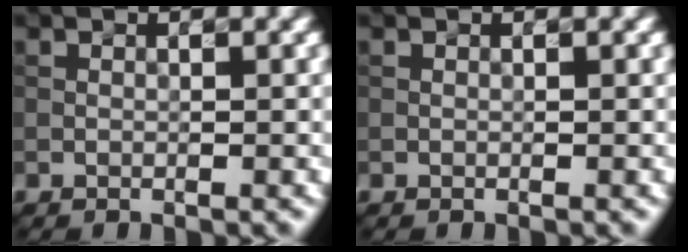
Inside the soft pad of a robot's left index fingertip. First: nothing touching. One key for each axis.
{"total": 0.0}